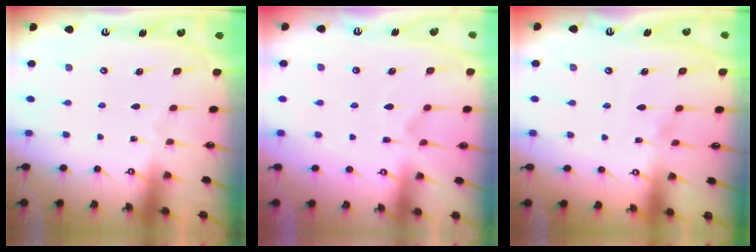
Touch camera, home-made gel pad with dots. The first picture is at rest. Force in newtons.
{"total": 1.4, "press": 0.5, "slide": 1.3}
{"total": 3.2, "press": 3.1, "slide": 0.4}